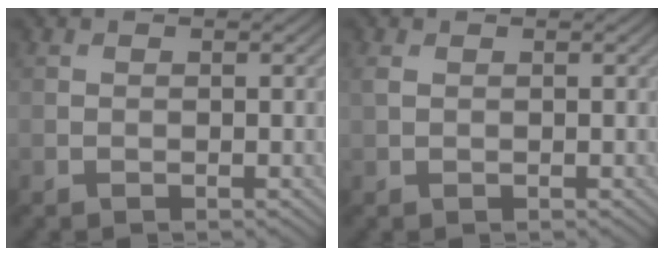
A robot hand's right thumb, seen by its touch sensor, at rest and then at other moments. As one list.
[{"total": 1.1, "force": [0.4, 0.7, 0.8], "torque": [-0.026, 0.003, 0.008]}]